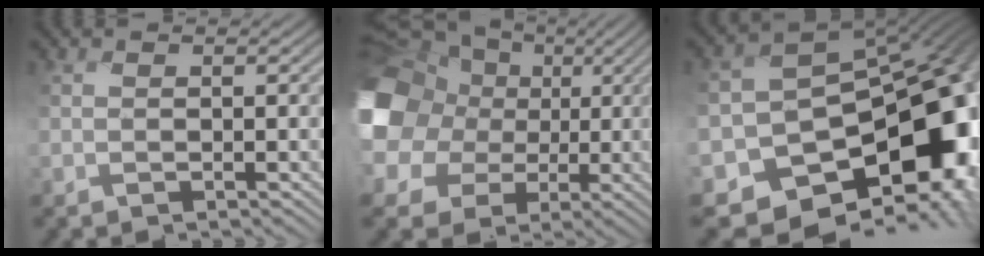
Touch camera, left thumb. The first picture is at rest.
{"total": 18.2, "force": [2.1, 14.7, 10.5], "torque": [-0.275, -0.005, 0.040]}
{"total": 16.5, "force": [-7.8, 11.9, 8.4], "torque": [-0.123, -0.029, -0.096]}